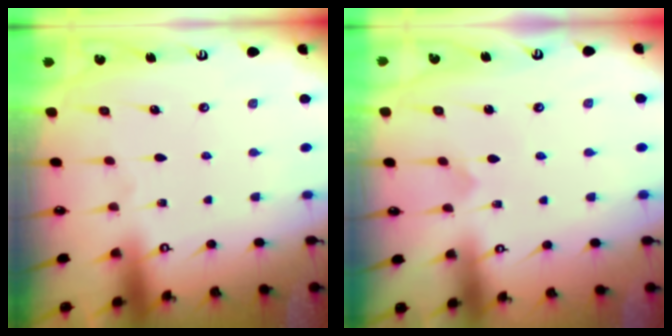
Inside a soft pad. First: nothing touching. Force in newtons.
{"total": 2.7, "press": 2.7, "slide": 0.3}